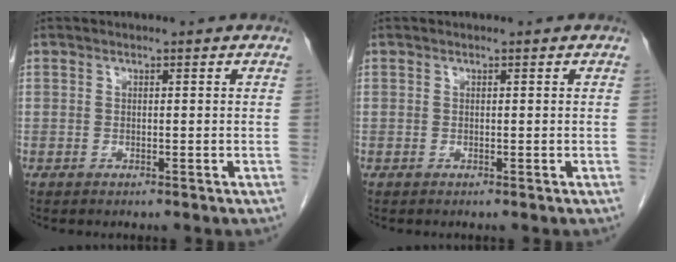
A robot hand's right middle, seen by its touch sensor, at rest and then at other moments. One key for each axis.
{"total": 0.0}